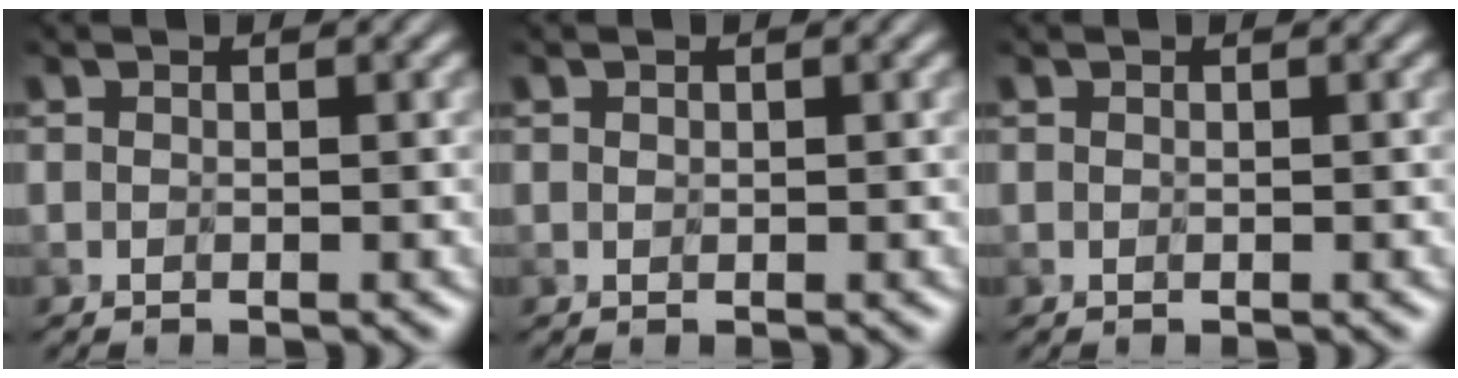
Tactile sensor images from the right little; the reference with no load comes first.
{"total": 0.5, "force": [0.4, 0.3, 0.1], "torque": [-0.002, 0.000, 0.009]}
{"total": 0.0}